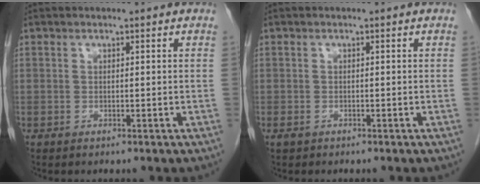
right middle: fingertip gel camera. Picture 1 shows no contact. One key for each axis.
{"total": 0.7, "fx": -0.5, "fy": 0.5, "fz": 0.3, "tx": -0.009, "ty": 0.001, "tz": -0.006}